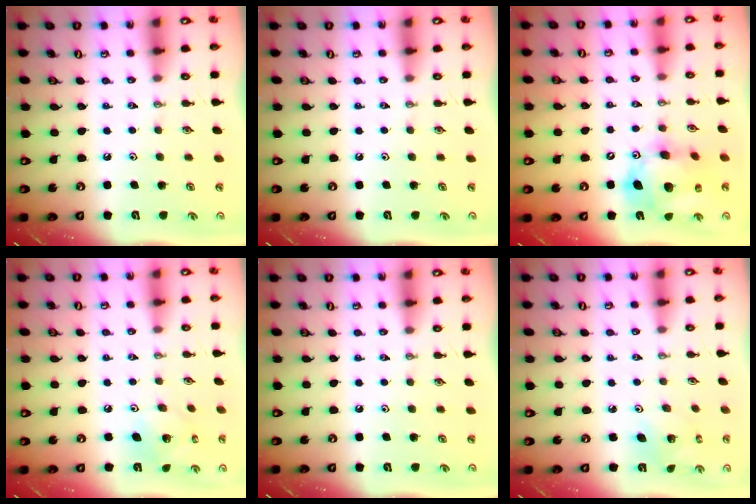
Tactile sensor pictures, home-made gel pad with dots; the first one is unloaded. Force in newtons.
{"total": 0.0}
{"total": 17.5, "press": 17.3, "slide": 2.8}
{"total": 7.1, "press": 7.1, "slide": 0.4}
{"total": 0.0}
{"total": 3.9, "press": 3.9, "slide": 0.1}